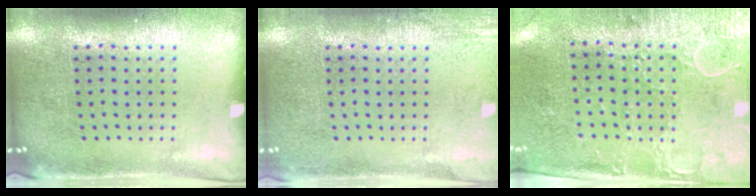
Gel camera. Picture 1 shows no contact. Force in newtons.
{"total": 1.8, "press": 1.8, "slide": 0.2}
{"total": 2.9, "press": 2.4, "slide": 1.7}